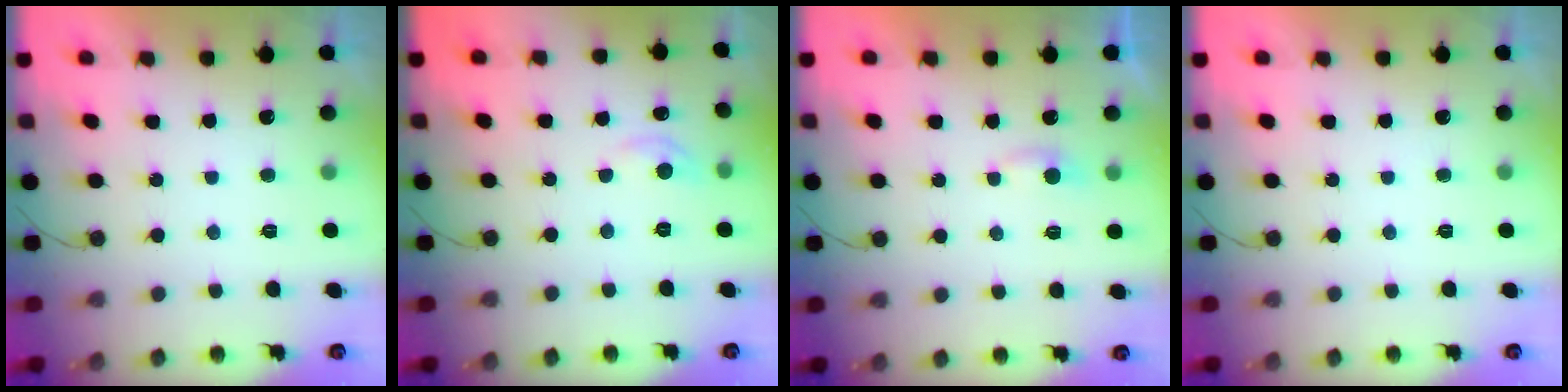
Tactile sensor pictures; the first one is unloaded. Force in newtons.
{"total": 4.5, "press": 4.4, "slide": 0.6}
{"total": 2.4, "press": 2.4, "slide": 0.3}
{"total": 0.0}